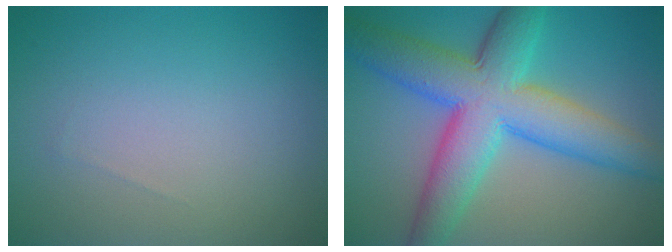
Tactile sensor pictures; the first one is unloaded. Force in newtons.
{"total": 10.5, "press": 10.5, "slide": 0.2}